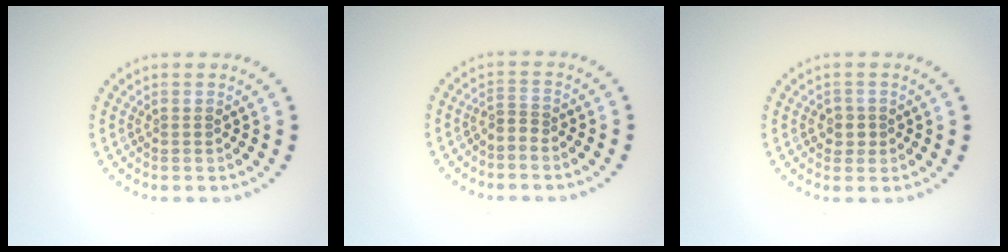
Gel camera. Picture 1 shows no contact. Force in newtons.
{"total": 1.2, "press": 0.7, "slide": 1.0}
{"total": 1.5, "press": 1.4, "slide": 0.6}